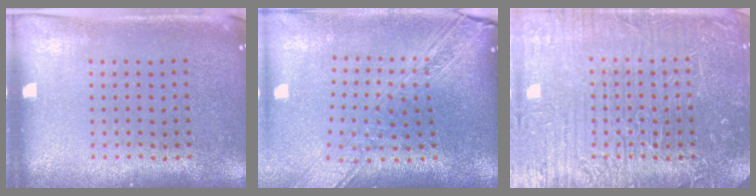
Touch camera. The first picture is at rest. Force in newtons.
{"total": 3.0, "press": 2.3, "slide": 2.0}
{"total": 6.0, "press": 6.0, "slide": 0.7}